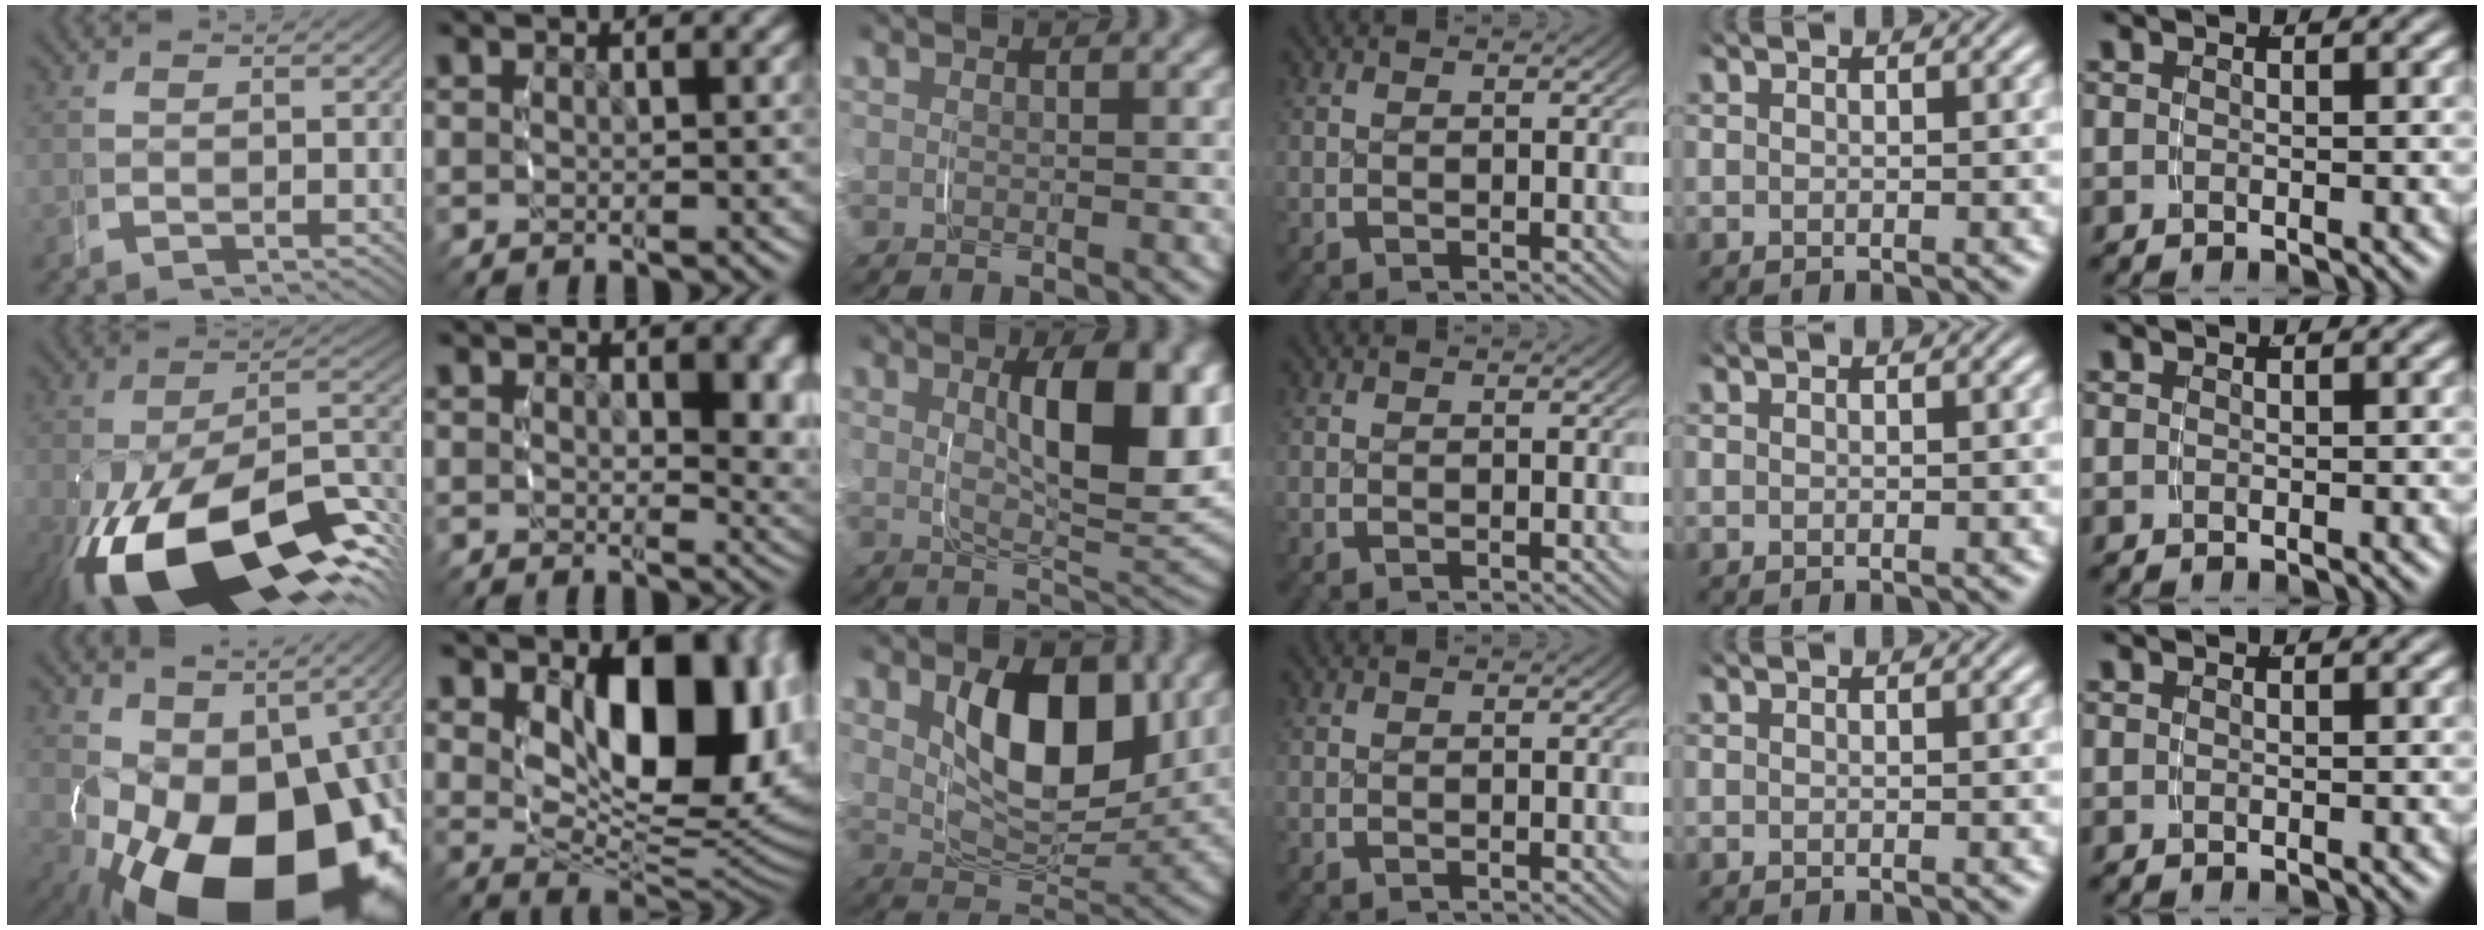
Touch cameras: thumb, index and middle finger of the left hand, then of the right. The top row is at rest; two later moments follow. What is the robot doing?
{"motion": "grasp_and_lifting", "object": "plastic wrap"}